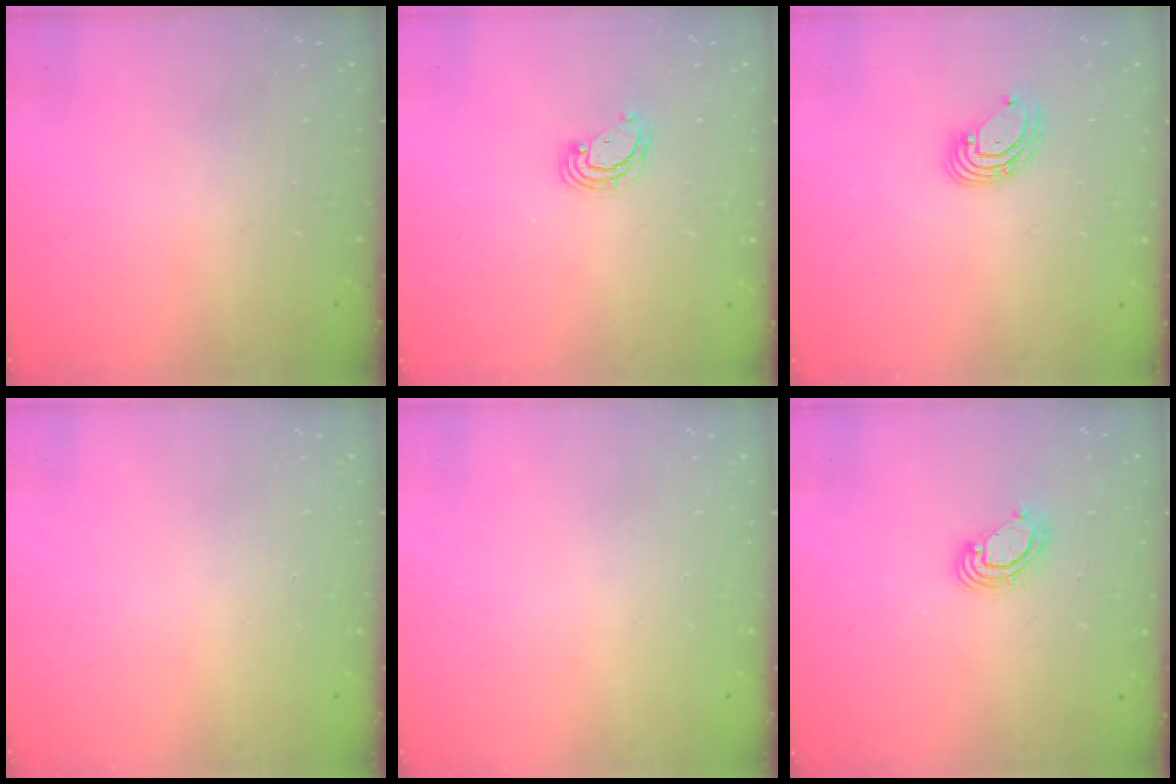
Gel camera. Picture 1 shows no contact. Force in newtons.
{"total": 4.1, "press": 4.1, "slide": 0.4}
{"total": 3.9, "press": 3.9, "slide": 0.6}
{"total": 0.0}
{"total": 0.0}
{"total": 5.6, "press": 5.6, "slide": 0.3}